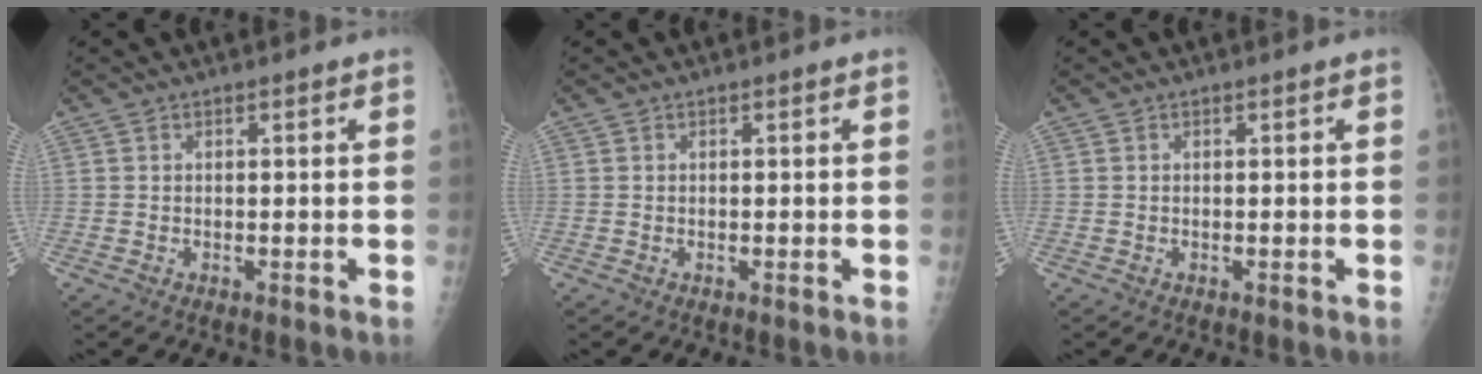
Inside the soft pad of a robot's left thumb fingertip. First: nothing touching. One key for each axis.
{"total": 0.0}
{"total": 0.0}